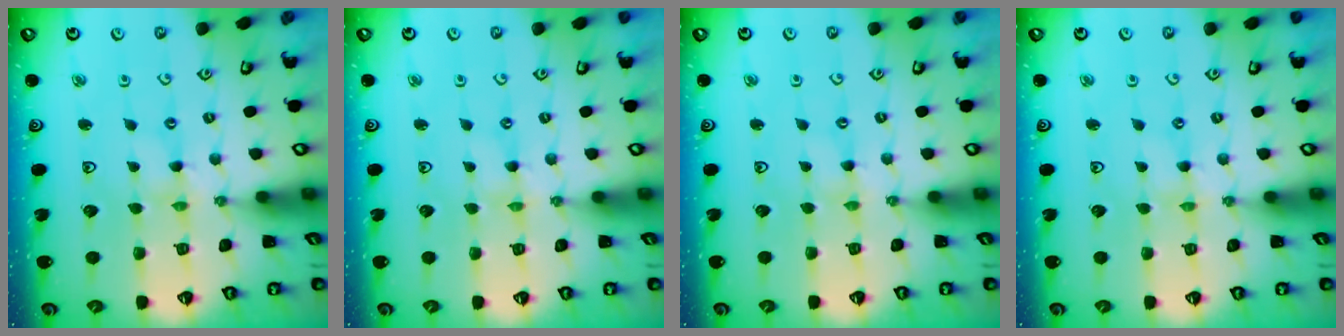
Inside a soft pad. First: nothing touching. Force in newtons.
{"total": 0.0}
{"total": 0.6, "press": 0.6, "slide": 0.1}
{"total": 0.0}